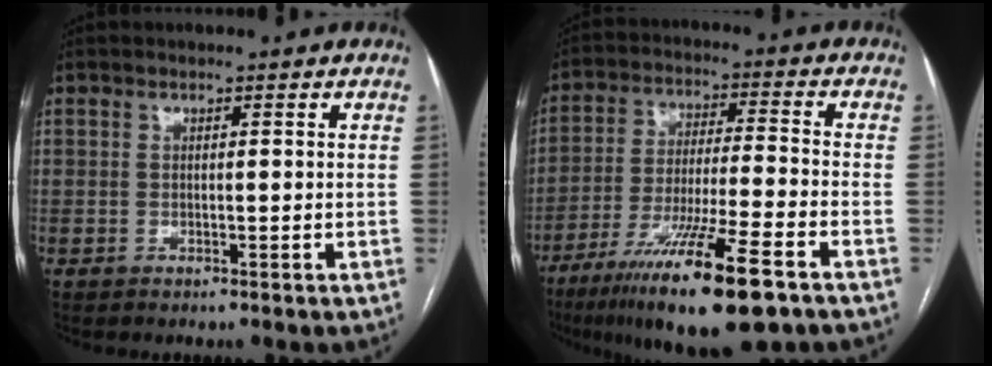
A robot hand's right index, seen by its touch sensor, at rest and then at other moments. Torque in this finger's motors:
{"motor_torque": [1.12, -1.02, 1.05, 0.21]}